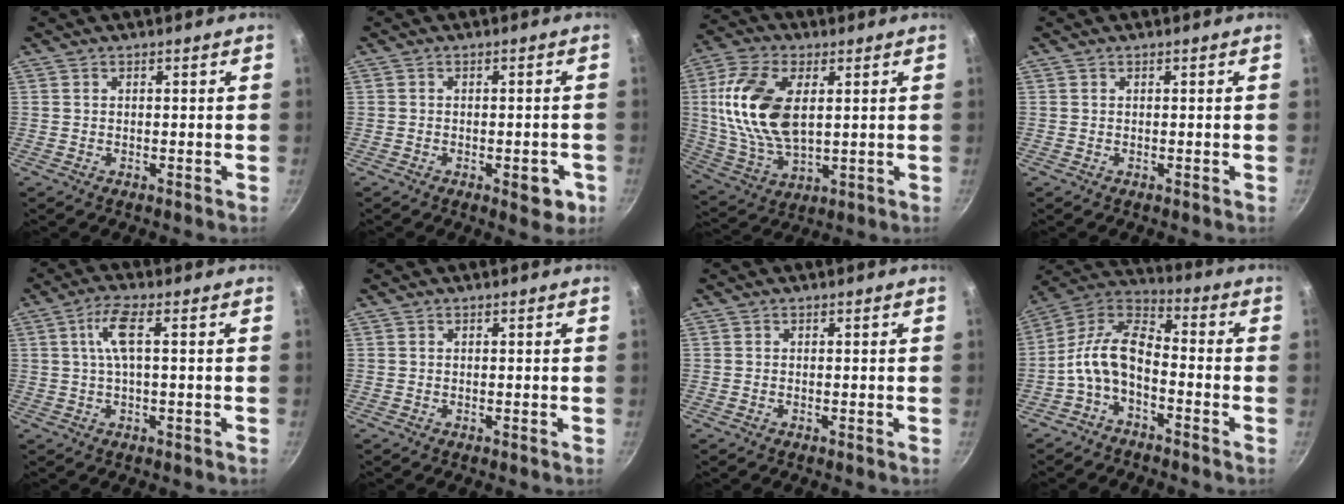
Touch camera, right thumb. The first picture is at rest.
{"total": 5.2, "force": [-2.0, 2.6, 4.1], "torque": [-0.028, 0.013, -0.021]}
{"total": 16.9, "force": [3.1, 9.4, 13.7], "torque": [-0.262, -0.004, 0.064]}
{"total": 0.0}
{"total": 5.6, "force": [0.8, 1.1, 5.5], "torque": [-0.117, 0.008, 0.014]}
{"total": 0.0}
{"total": 0.0}
{"total": 11.3, "force": [-3.9, 6.1, 8.7], "torque": [-0.168, 0.058, -0.091]}